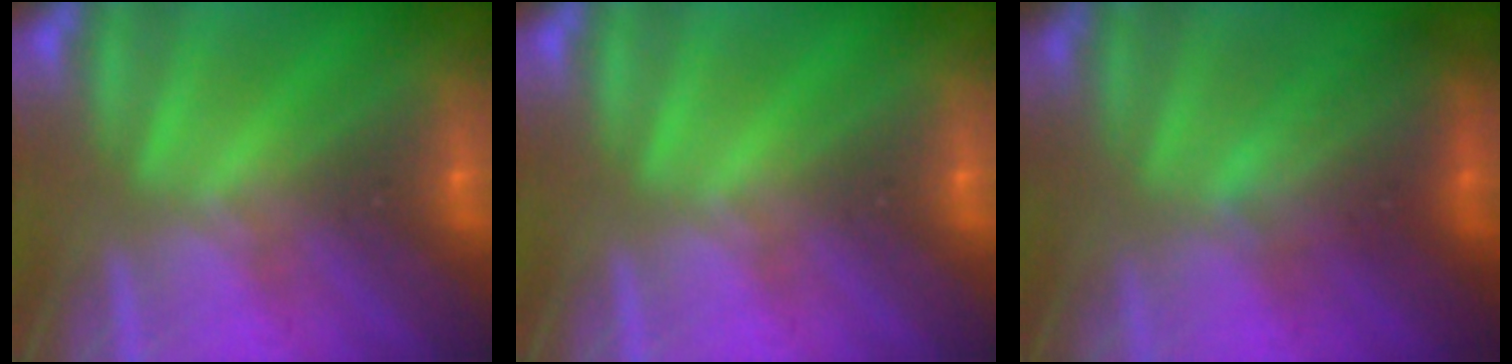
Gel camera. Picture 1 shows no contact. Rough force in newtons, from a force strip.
{"total": 0.0}
{"total": 2.1}